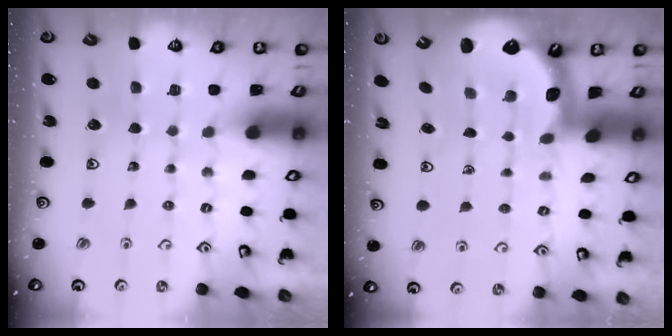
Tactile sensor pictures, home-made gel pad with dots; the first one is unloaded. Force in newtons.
{"total": 1.4, "press": 1.4, "slide": 0.1}